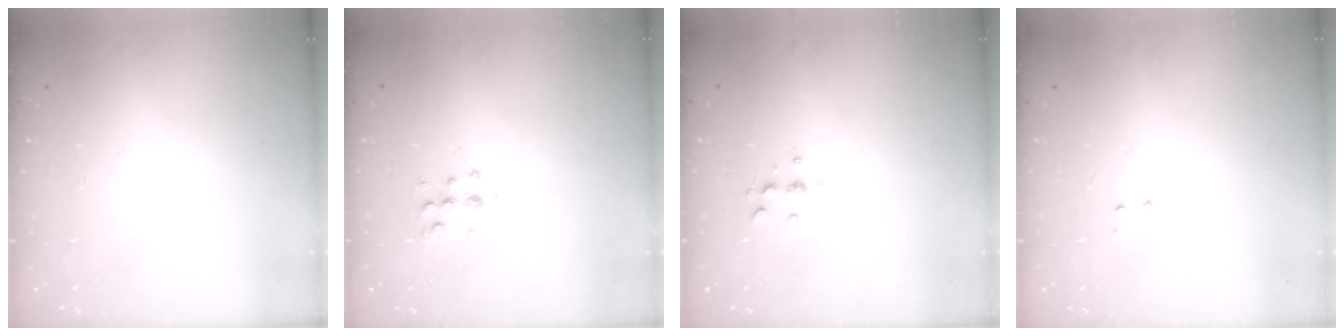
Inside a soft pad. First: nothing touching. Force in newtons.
{"total": 5.4, "press": 5.3, "slide": 0.7}
{"total": 3.8, "press": 3.7, "slide": 0.4}
{"total": 3.5, "press": 3.5, "slide": 0.5}